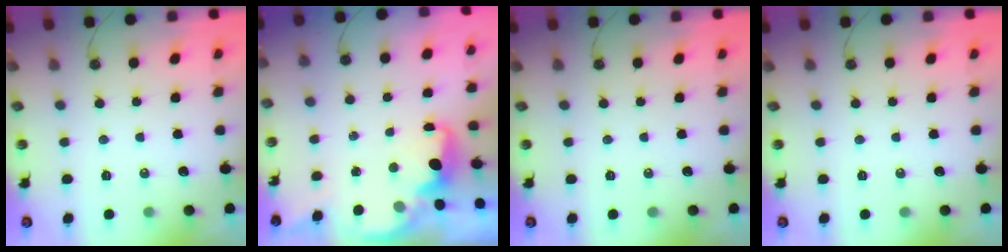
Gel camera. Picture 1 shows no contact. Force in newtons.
{"total": 1.9, "press": 1.7, "slide": 0.7}
{"total": 0.0}
{"total": 0.0}